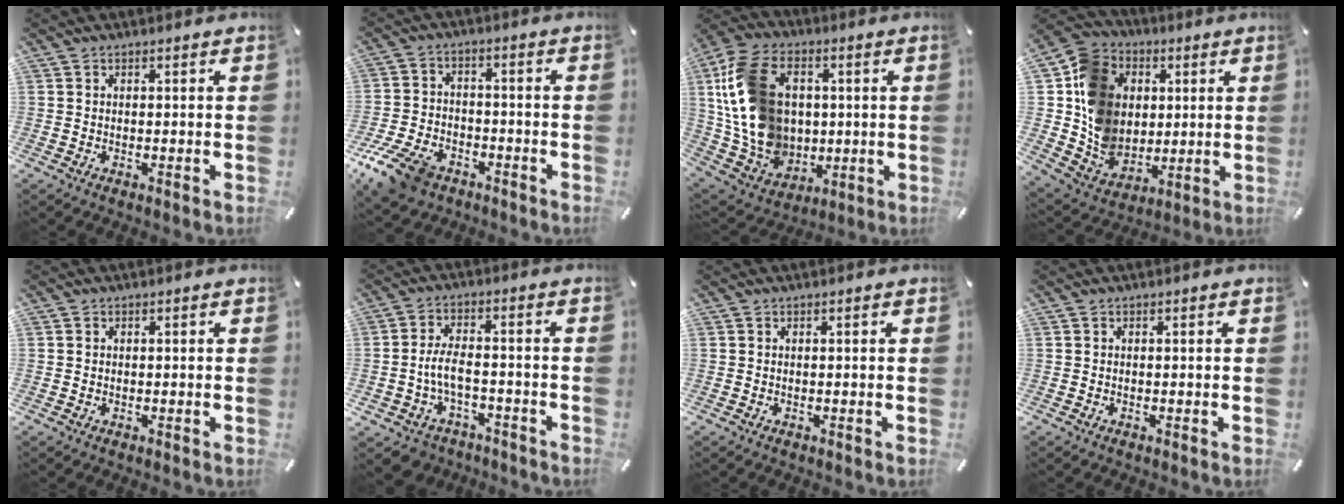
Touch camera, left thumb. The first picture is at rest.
{"total": 11.1, "force": [-7.2, 6.6, 5.3], "torque": [-0.107, 0.042, -0.132]}
{"total": 20.0, "force": [2.9, 15.7, 12.0], "torque": [-0.265, -0.005, 0.061]}
{"total": 15.3, "force": [1.6, 13.9, 6.3], "torque": [-0.140, 0.002, 0.041]}
{"total": 0.6, "force": [0.0, 0.6, 0.2], "torque": [-0.004, 0.004, -0.001]}
{"total": 7.0, "force": [-2.8, 4.6, 4.6], "torque": [-0.097, 0.020, -0.052]}
{"total": 0.0}
{"total": 0.0}